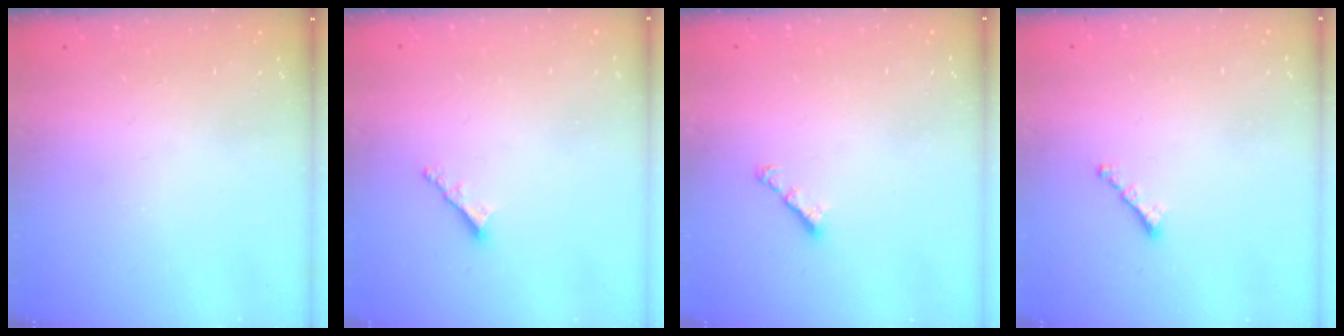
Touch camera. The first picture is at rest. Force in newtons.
{"total": 2.3, "press": 2.3, "slide": 0.1}
{"total": 2.9, "press": 2.8, "slide": 0.6}
{"total": 1.6, "press": 1.5, "slide": 0.5}